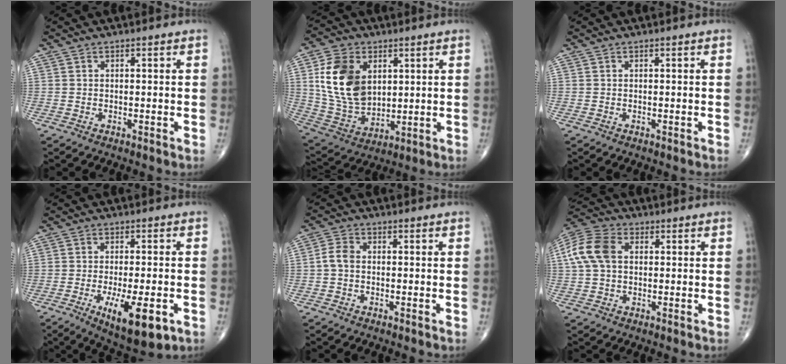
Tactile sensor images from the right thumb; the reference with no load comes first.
{"total": 16.1, "force": [4.1, 11.0, 10.9], "torque": [-0.185, -0.017, 0.090]}
{"total": 0.0}
{"total": 11.7, "force": [-4.5, 3.8, 10.2], "torque": [-0.152, -0.010, -0.061]}
{"total": 3.1, "force": [-0.4, 2.1, 2.2], "torque": [-0.042, 0.007, -0.016]}
{"total": 9.8, "force": [1.5, 6.8, 6.9], "torque": [-0.149, 0.025, 0.022]}